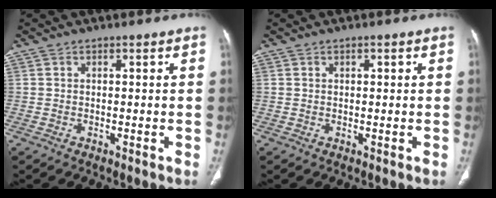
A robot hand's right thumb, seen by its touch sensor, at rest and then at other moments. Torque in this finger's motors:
{"motor_torque": [-0.20, -0.42, -0.43, 0.07, 0.04]}